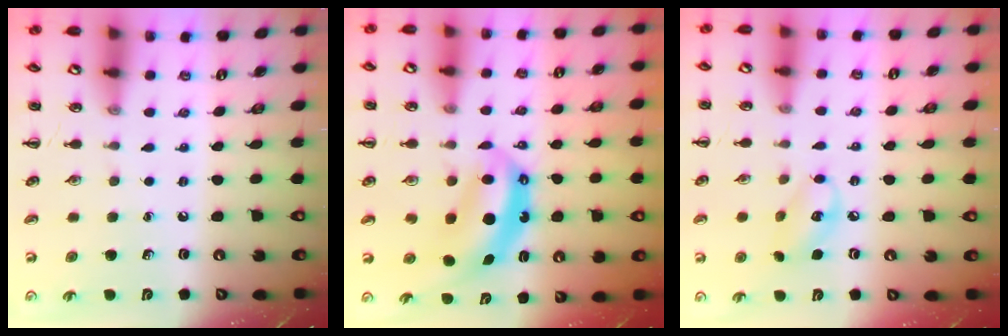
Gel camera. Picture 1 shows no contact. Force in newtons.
{"total": 7.0, "press": 6.9, "slide": 1.4}
{"total": 7.4, "press": 7.3, "slide": 1.0}